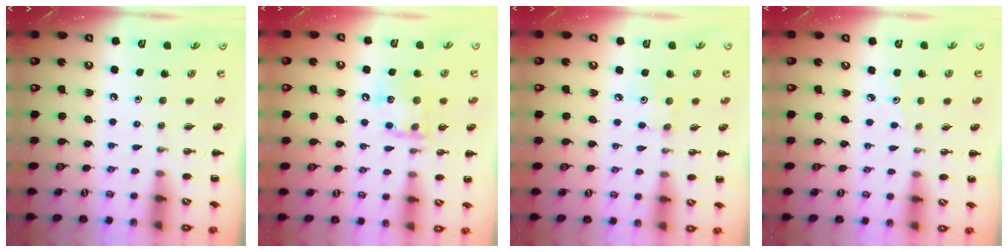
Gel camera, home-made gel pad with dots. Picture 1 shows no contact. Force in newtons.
{"total": 12.1, "press": 12.0, "slide": 1.3}
{"total": 4.0, "press": 3.9, "slide": 1.1}
{"total": 2.6, "press": 2.3, "slide": 1.1}